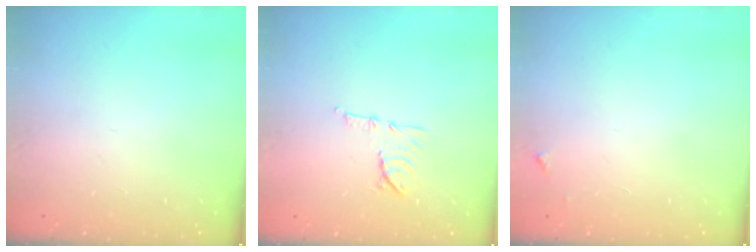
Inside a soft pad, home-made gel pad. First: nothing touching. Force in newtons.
{"total": 8.3, "press": 8.3, "slide": 1.1}
{"total": 3.3, "press": 3.3, "slide": 0.4}